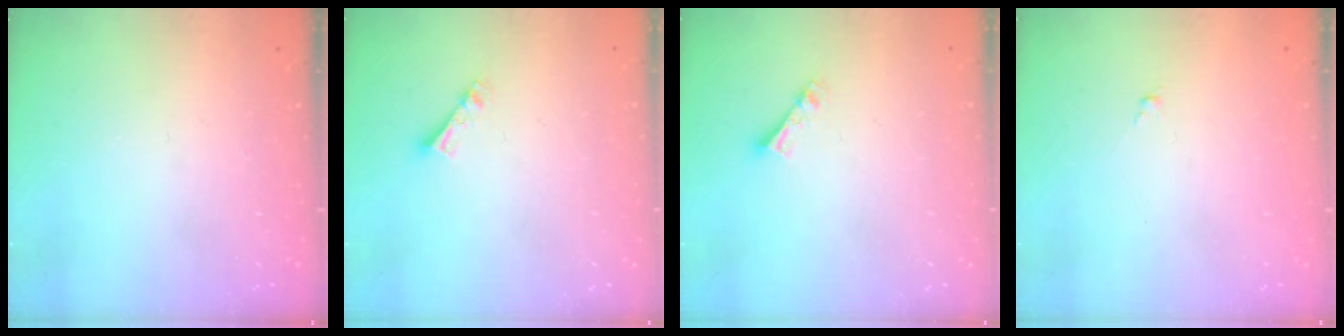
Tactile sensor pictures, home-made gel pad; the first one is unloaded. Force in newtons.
{"total": 4.4, "press": 4.4, "slide": 0.5}
{"total": 4.4, "press": 4.4, "slide": 0.5}
{"total": 0.5, "press": 0.4, "slide": 0.4}